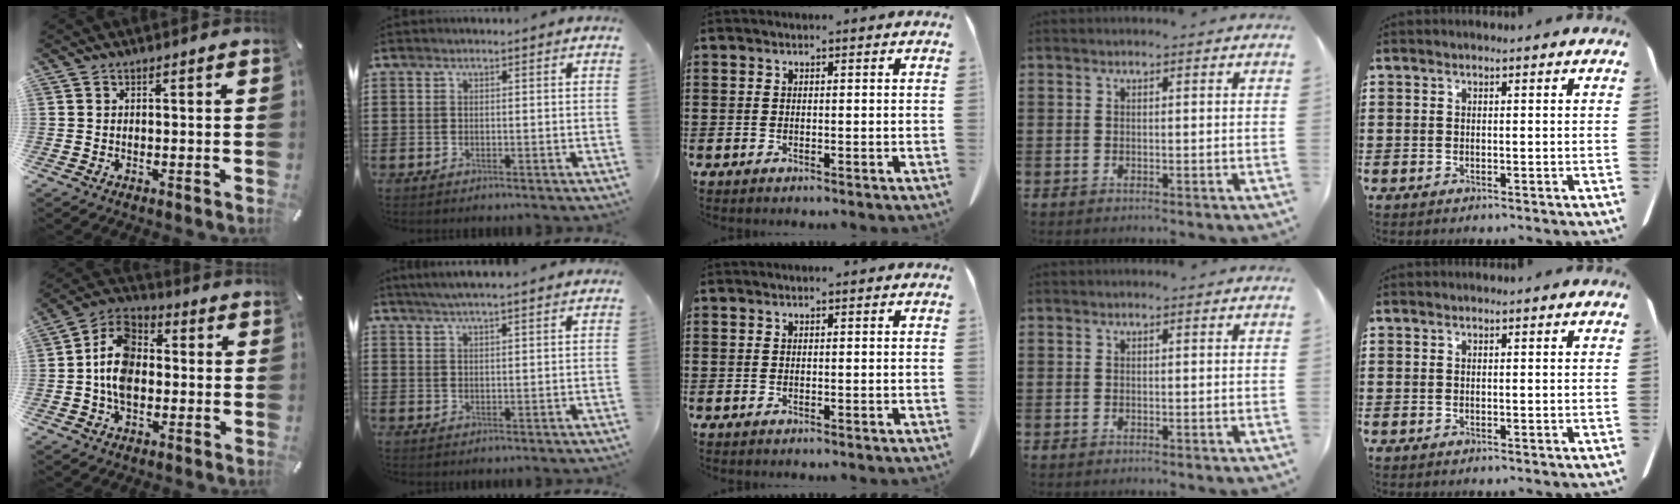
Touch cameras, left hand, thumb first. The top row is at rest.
{"thumb": {"total": 10.7, "force": [-1.3, 7.9, 7.1], "torque": [-0.156, 0.023, -0.024]}, "index": {"total": 3.6, "force": [3.3, -0.5, 1.4], "torque": [-0.036, -0.005, 0.060]}}